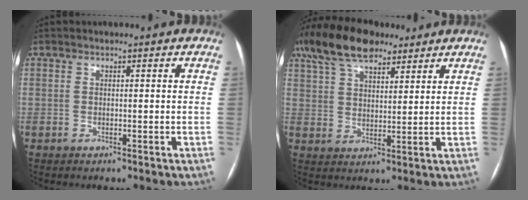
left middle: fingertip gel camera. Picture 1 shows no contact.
{"total": 13.2, "force": [9.7, 5.2, 7.3], "torque": [-0.155, 0.042, 0.175]}